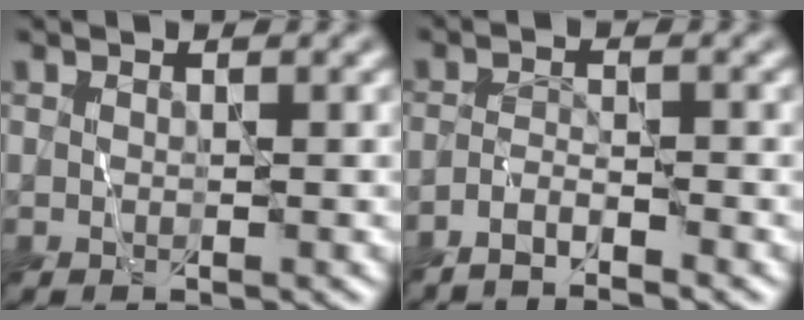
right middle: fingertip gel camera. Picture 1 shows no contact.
{"total": 2.2, "force": [-1.9, 0.2, 1.1], "torque": [-0.022, 0.001, -0.043]}